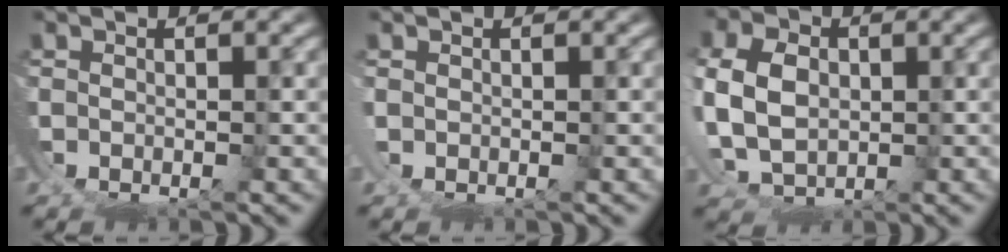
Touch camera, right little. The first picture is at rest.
{"total": 0.9, "force": [0.6, -0.2, -0.6], "torque": [0.008, 0.002, 0.009]}
{"total": 4.1, "force": [1.9, 3.3, 1.6], "torque": [-0.073, -0.018, 0.043]}